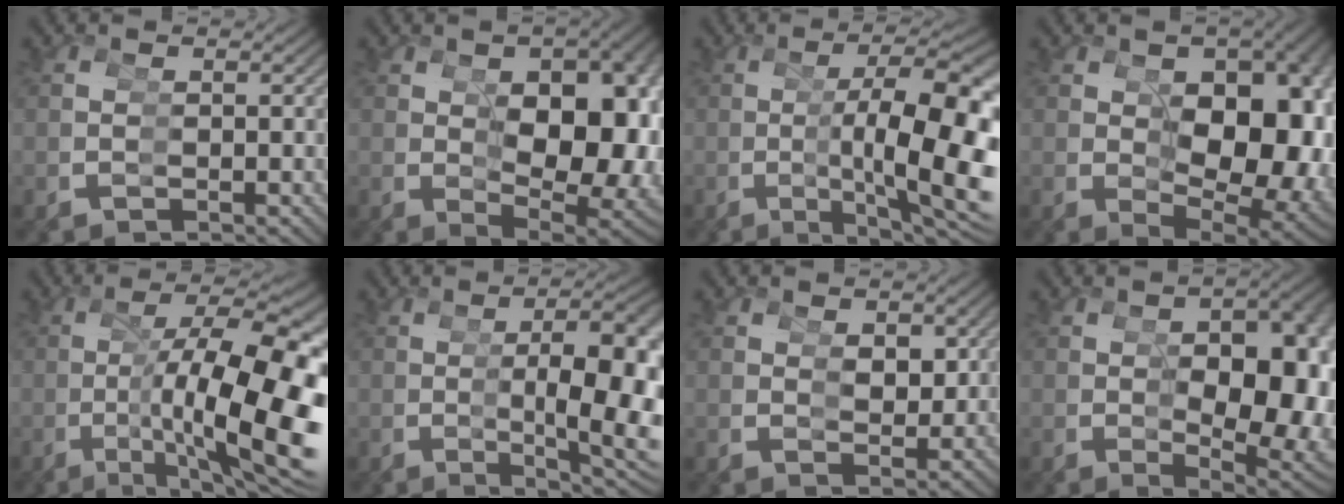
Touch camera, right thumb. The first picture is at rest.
{"total": 12.4, "force": [-0.2, 6.9, 10.3], "torque": [-0.158, -0.047, 0.023]}
{"total": 12.9, "force": [-1.2, 5.2, 11.8], "torque": [-0.189, -0.029, -0.002]}
{"total": 13.7, "force": [0.2, 8.1, 11.0], "torque": [-0.163, -0.052, 0.031]}
{"total": 15.7, "force": [-1.9, 7.6, 13.6], "torque": [-0.231, -0.047, 0.001]}
{"total": 10.2, "force": [-1.4, 3.3, 9.6], "torque": [-0.140, -0.017, -0.008]}
{"total": 1.8, "force": [1.0, 1.1, 1.1], "torque": [-0.007, -0.009, 0.021]}
{"total": 11.3, "force": [-0.8, 5.8, 9.7], "torque": [-0.138, -0.034, 0.006]}